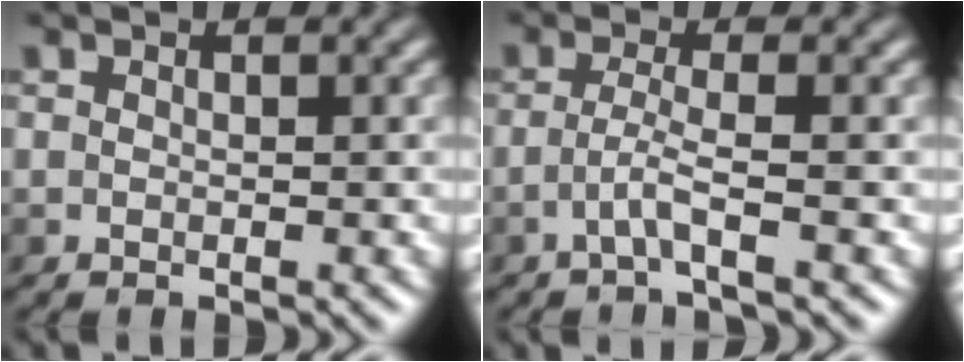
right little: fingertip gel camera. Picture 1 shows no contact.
{"total": 1.9, "force": [-1.1, -0.4, 1.5], "torque": [-0.038, 0.005, -0.025]}